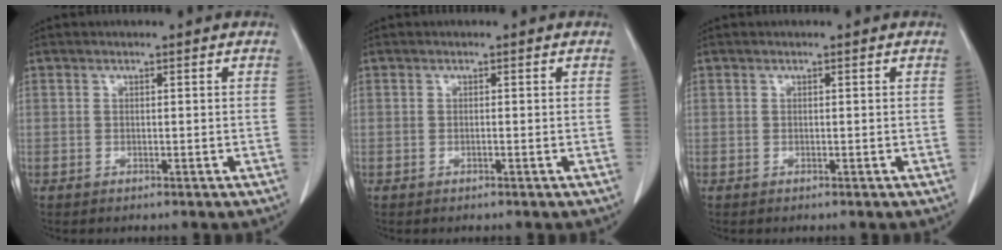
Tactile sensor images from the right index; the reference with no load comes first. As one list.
[{"total": 0.0}, {"total": 0.0}]